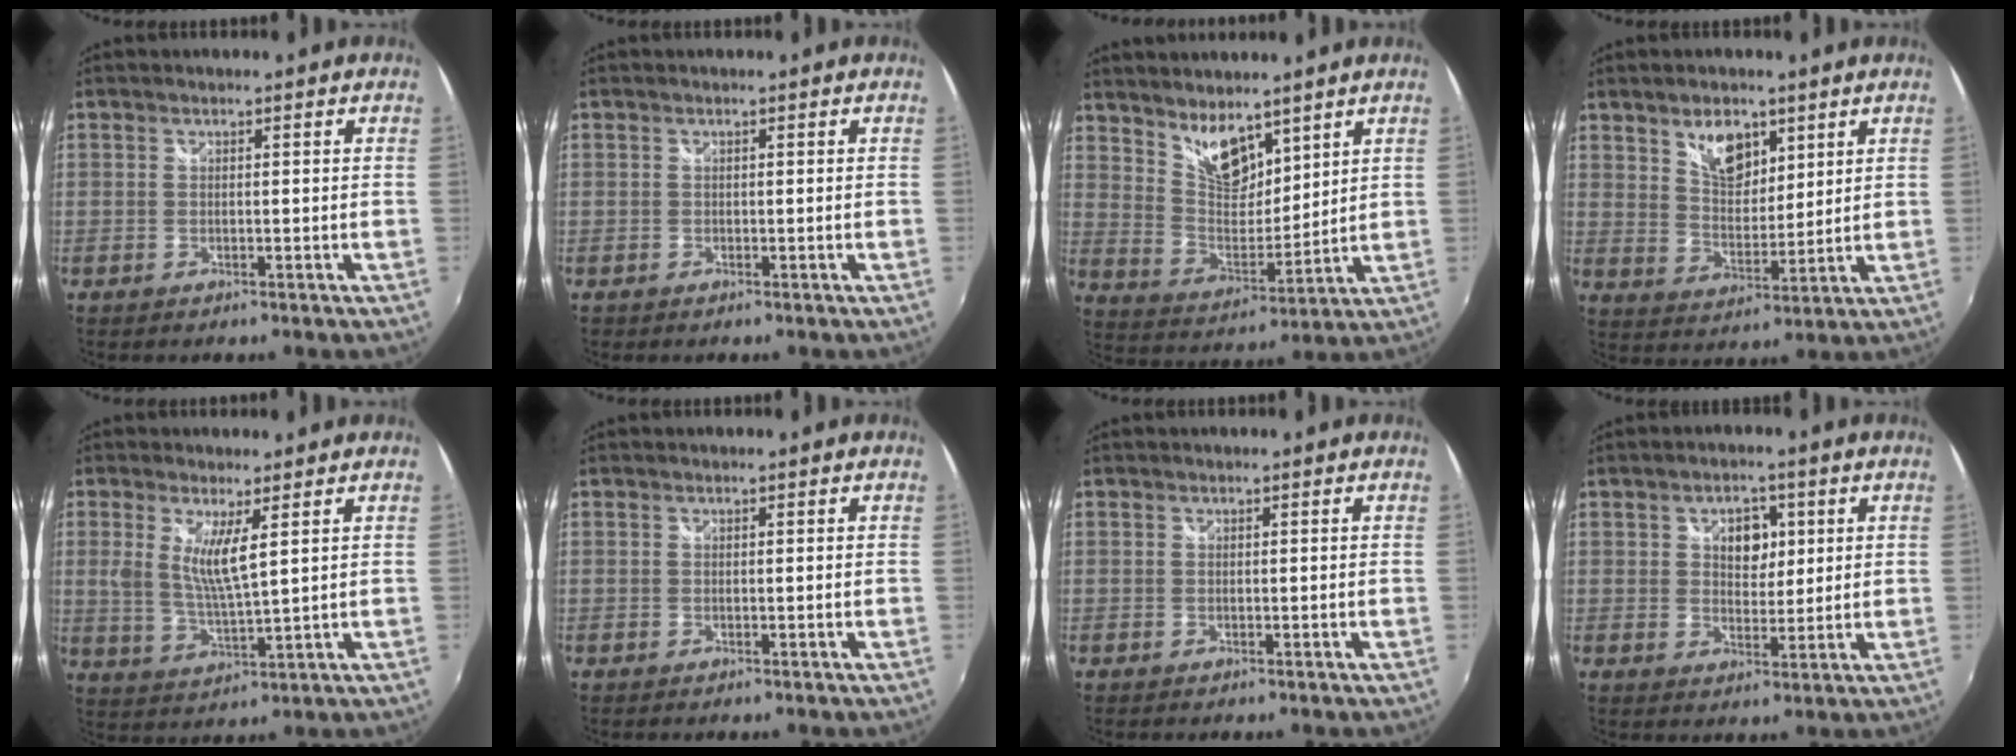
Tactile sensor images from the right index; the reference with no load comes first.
{"total": 0.6, "force": [-0.3, 0.5, 0.0], "torque": [0.000, -0.002, -0.006]}
{"total": 9.5, "force": [7.1, 4.0, 4.8], "torque": [-0.080, -0.003, 0.141]}
{"total": 8.1, "force": [4.8, 4.6, 4.7], "torque": [-0.069, 0.004, 0.090]}
{"total": 6.7, "force": [2.3, 1.0, 6.2], "torque": [-0.124, -0.015, 0.045]}
{"total": 0.0}
{"total": 0.0}
{"total": 5.6, "force": [1.7, 3.8, 3.6], "torque": [-0.050, 0.008, 0.028]}